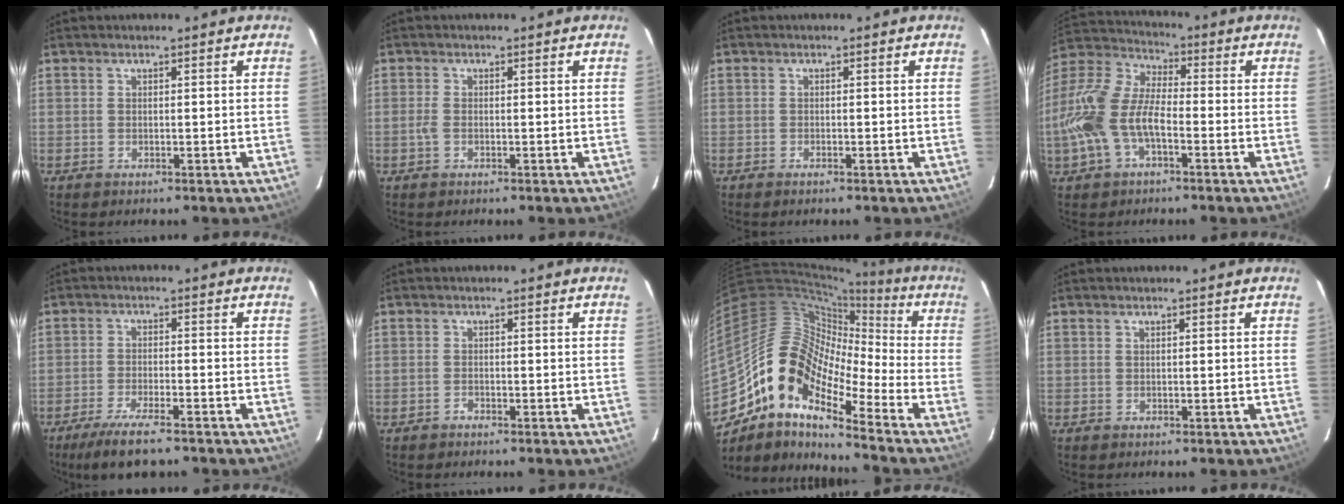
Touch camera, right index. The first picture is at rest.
{"total": 1.4, "force": [-0.5, 0.6, 1.2], "torque": [-0.026, 0.002, -0.011]}
{"total": 0.5, "force": [-0.5, 0.0, 0.1], "torque": [-0.002, -0.002, -0.011]}
{"total": 15.4, "force": [-4.6, 7.6, 12.6], "torque": [-0.268, 0.007, -0.096]}
{"total": 9.0, "force": [-7.0, 1.7, 5.4], "torque": [-0.127, -0.025, -0.124]}
{"total": 0.8, "force": [-0.8, 0.3, 0.1], "torque": [-0.002, 0.004, -0.015]}
{"total": 15.0, "force": [-8.6, 6.3, 10.5], "torque": [-0.169, 0.004, -0.183]}
{"total": 0.0}